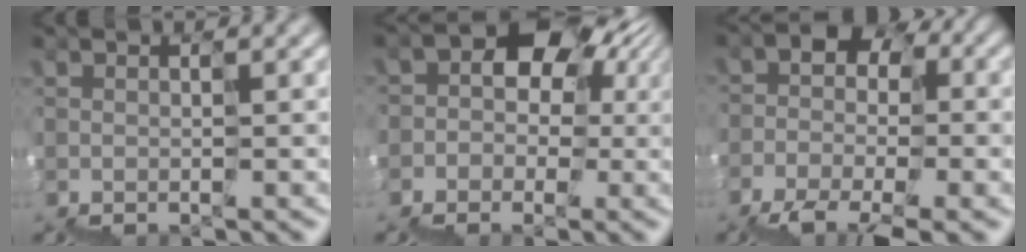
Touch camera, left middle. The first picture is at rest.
{"total": 6.7, "force": [-0.5, 5.6, 3.6], "torque": [-0.047, 0.021, -0.011]}
{"total": 7.0, "force": [-3.4, 4.1, 4.6], "torque": [-0.087, -0.012, -0.058]}